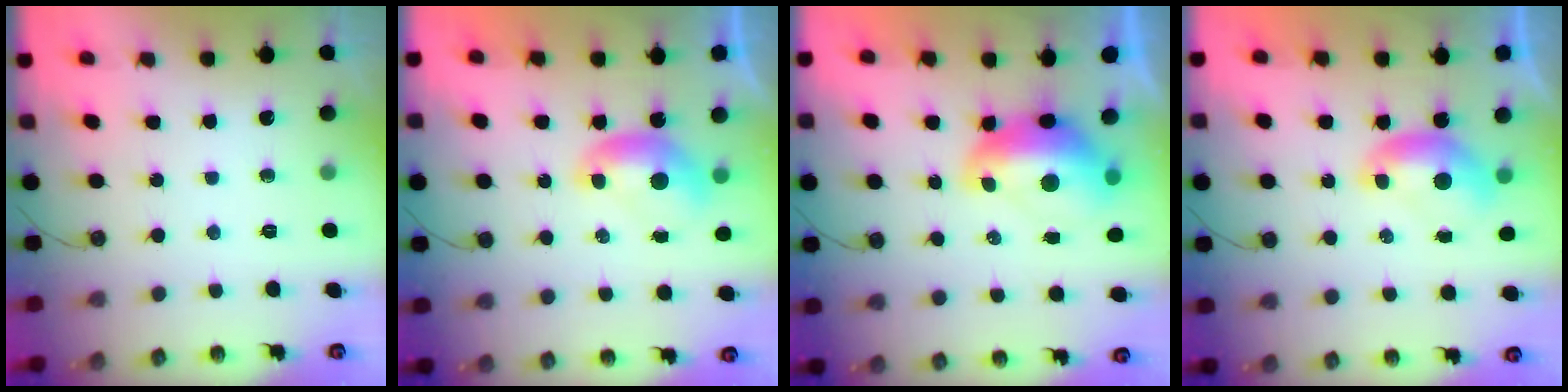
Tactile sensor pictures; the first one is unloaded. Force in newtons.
{"total": 0.0}
{"total": 3.0, "press": 2.9, "slide": 0.7}
{"total": 0.0}